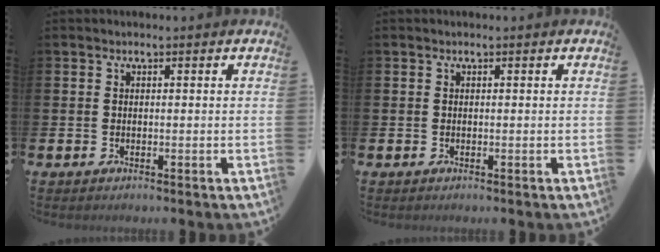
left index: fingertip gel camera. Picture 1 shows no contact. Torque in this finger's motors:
{"motor_torque": [-0.08, 0.10, 0.01, 0.00]}